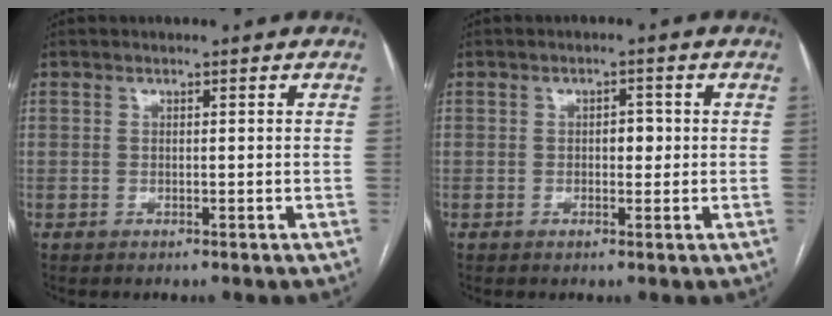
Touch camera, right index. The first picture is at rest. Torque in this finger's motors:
{"motor_torque": [0.43, 0.02, 0.03, 0.02]}